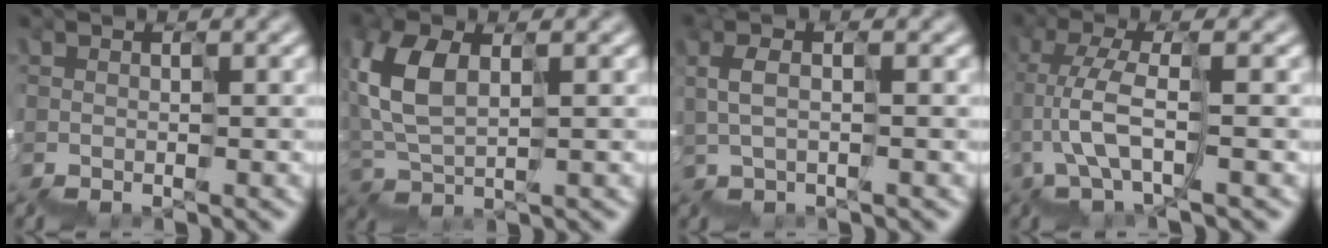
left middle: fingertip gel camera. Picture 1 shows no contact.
{"total": 3.8, "force": [1.6, 2.0, 2.9], "torque": [-0.096, 0.022, 0.024]}
{"total": 1.8, "force": [1.2, 0.3, 1.3], "torque": [-0.046, 0.016, 0.017]}
{"total": 3.2, "force": [-0.6, 0.7, 3.1], "torque": [-0.089, 0.022, -0.016]}